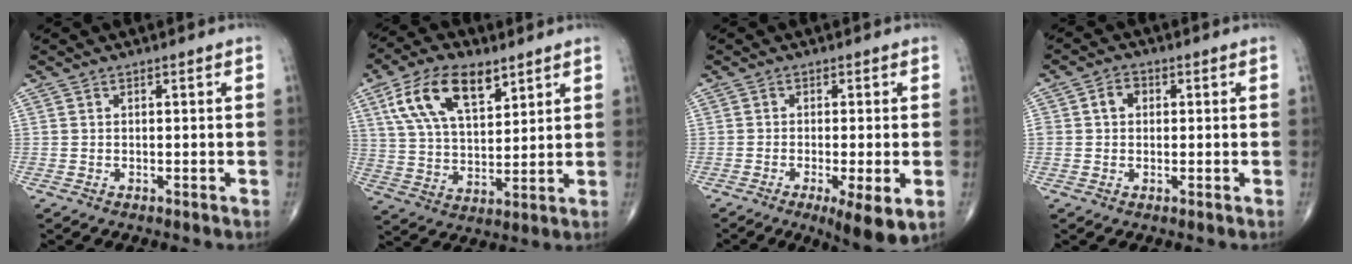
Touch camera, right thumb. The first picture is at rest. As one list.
[{"total": 14.7, "force": [7.4, 7.3, 10.4], "torque": [-0.173, -0.018, 0.141]}, {"total": 7.7, "force": [-2.7, 1.5, 7.1], "torque": [-0.110, -0.017, -0.042]}, {"total": 3.2, "force": [0.5, 2.6, 1.8], "torque": [-0.022, 0.010, 0.006]}]